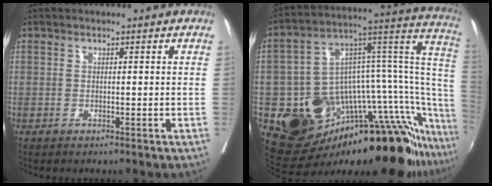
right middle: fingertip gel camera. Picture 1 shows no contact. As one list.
[{"total": 26.9, "force": [-14.4, 8.9, 20.9], "torque": [-0.191, 0.072, -0.203]}]